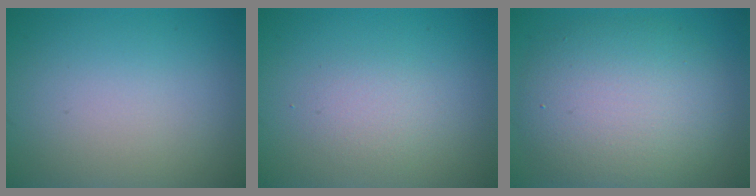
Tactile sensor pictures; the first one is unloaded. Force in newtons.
{"total": 1.6, "press": 1.6, "slide": 0.1}
{"total": 8.1, "press": 8.1, "slide": 0.3}